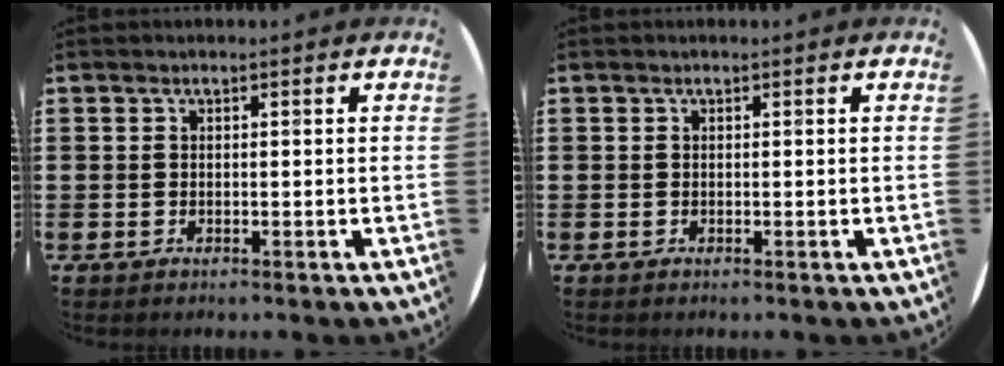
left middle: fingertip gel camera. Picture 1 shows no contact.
{"total": 0.0}